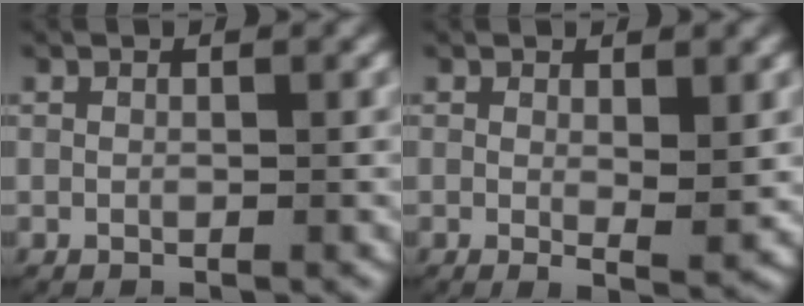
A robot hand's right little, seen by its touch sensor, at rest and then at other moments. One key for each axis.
{"total": 1.9, "fx": 0.6, "fy": 0.4, "fz": 1.8, "tx": -0.027, "ty": -0.015, "tz": 0.012}